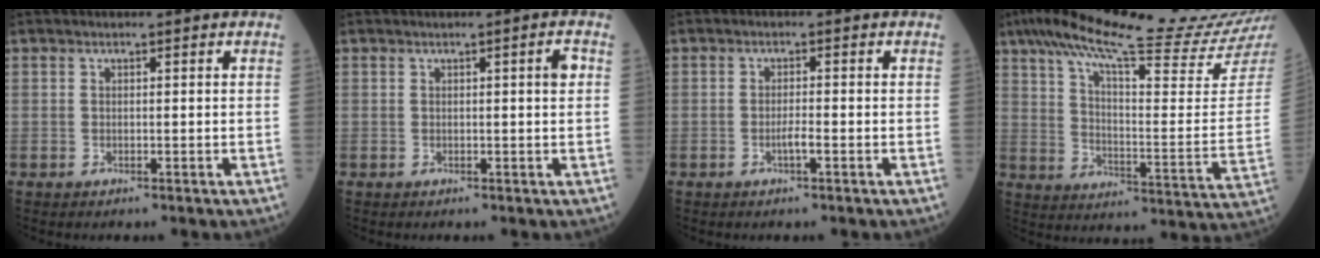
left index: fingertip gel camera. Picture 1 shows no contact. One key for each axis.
{"total": 1.4, "fx": 0.3, "fy": 0.1, "fz": 1.3, "tx": -0.017, "ty": 0.004, "tz": 0.002}
{"total": 1.7, "fx": -0.9, "fy": 0.1, "fz": 1.4, "tx": -0.028, "ty": -0.003, "tz": -0.017}
{"total": 26.6, "fx": 23.4, "fy": -0.6, "fz": 12.6, "tx": -0.208, "ty": -0.067, "tz": 0.319}